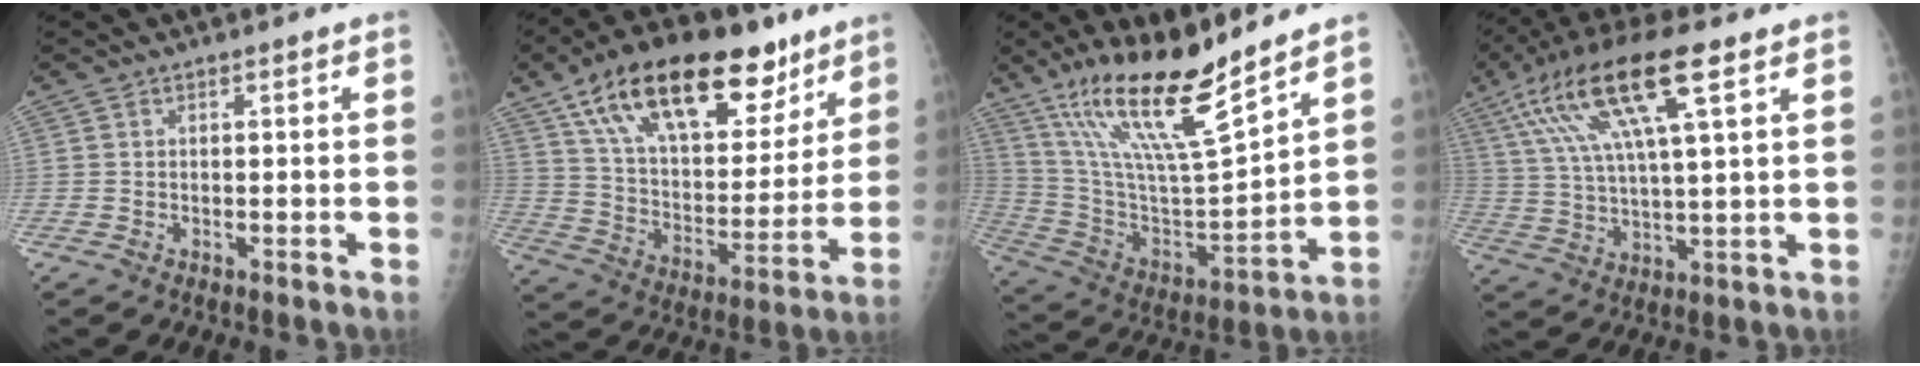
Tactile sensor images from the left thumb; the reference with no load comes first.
{"total": 27.0, "force": [16.2, 13.0, 17.3], "torque": [-0.245, -0.029, 0.270]}
{"total": 20.3, "force": [14.8, 3.1, 13.5], "torque": [-0.223, -0.077, 0.281]}
{"total": 17.2, "force": [7.9, 4.1, 14.7], "torque": [-0.293, -0.001, 0.144]}